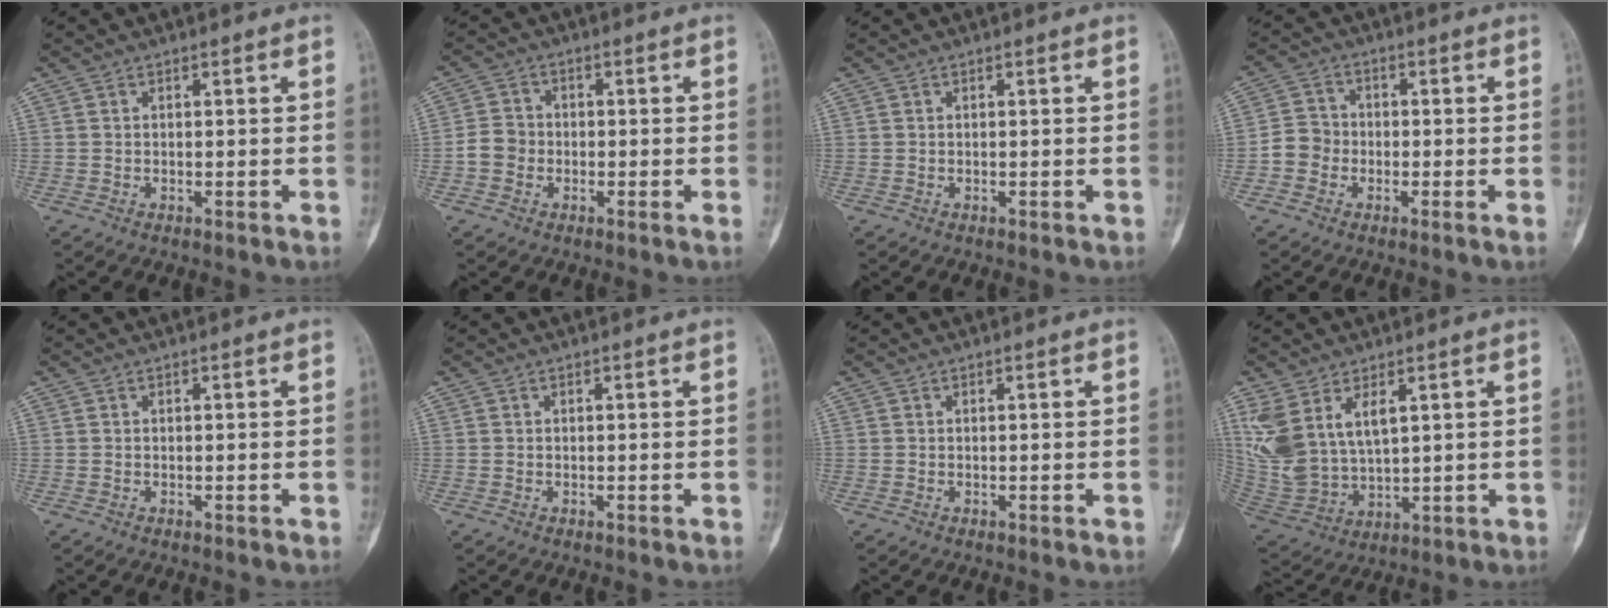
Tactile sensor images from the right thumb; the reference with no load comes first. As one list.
[{"total": 3.8, "force": [-1.2, 3.1, 1.9], "torque": [-0.027, 0.011, -0.033]}, {"total": 0.0}, {"total": 4.3, "force": [-1.6, 3.6, 1.7], "torque": [-0.017, 0.014, -0.042]}, {"total": 0.0}, {"total": 0.0}, {"total": 0.0}, {"total": 13.1, "force": [5.4, 7.5, 9.2], "torque": [-0.188, -0.017, 0.132]}]